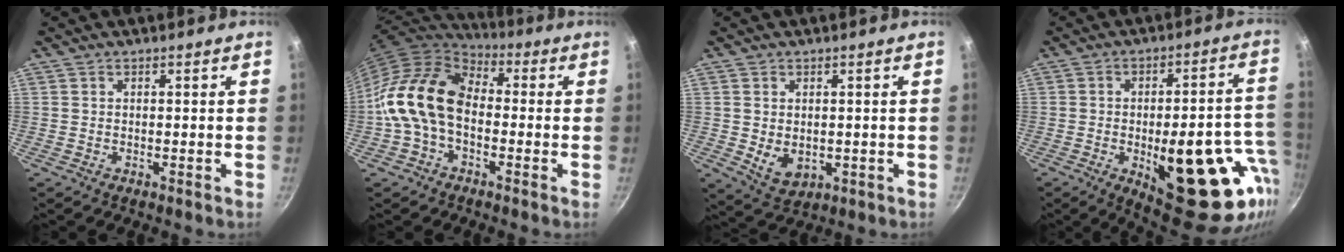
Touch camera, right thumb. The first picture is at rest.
{"total": 15.1, "force": [-1.8, 10.4, 10.8], "torque": [-0.177, 0.040, -0.053]}
{"total": 5.8, "force": [-0.2, 4.2, 4.0], "torque": [-0.062, -0.011, 0.010]}
{"total": 26.1, "force": [-7.6, 10.9, 22.4], "torque": [-0.241, 0.018, -0.085]}